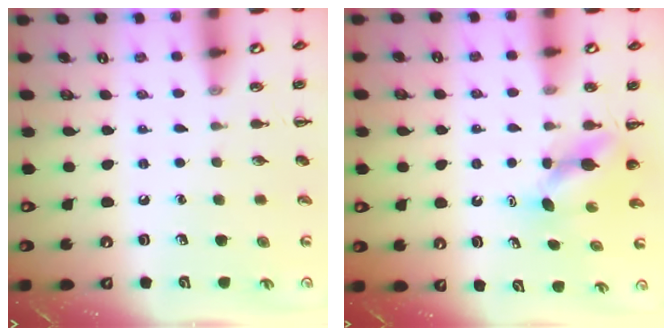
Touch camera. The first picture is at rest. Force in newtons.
{"total": 3.9, "press": 3.9, "slide": 0.2}